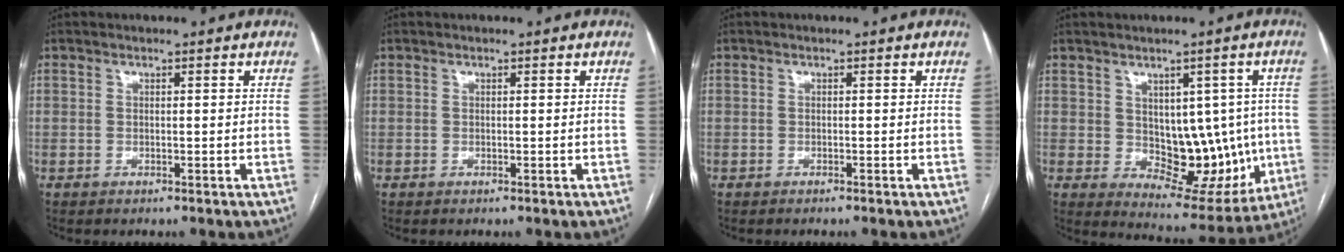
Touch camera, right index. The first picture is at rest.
{"total": 0.0}
{"total": 0.7, "force": [-0.6, -0.2, 0.3], "torque": [0.001, 0.002, -0.011]}
{"total": 12.4, "force": [-0.6, 7.2, 10.0], "torque": [-0.112, 0.010, 0.020]}